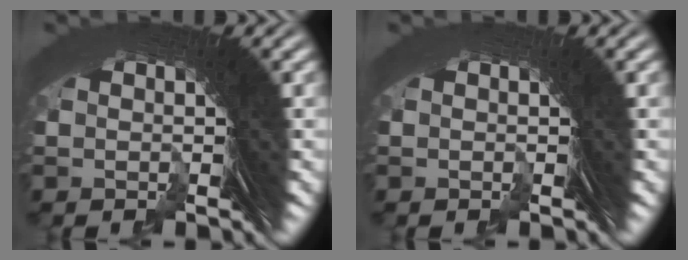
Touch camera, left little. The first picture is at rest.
{"total": 0.0}